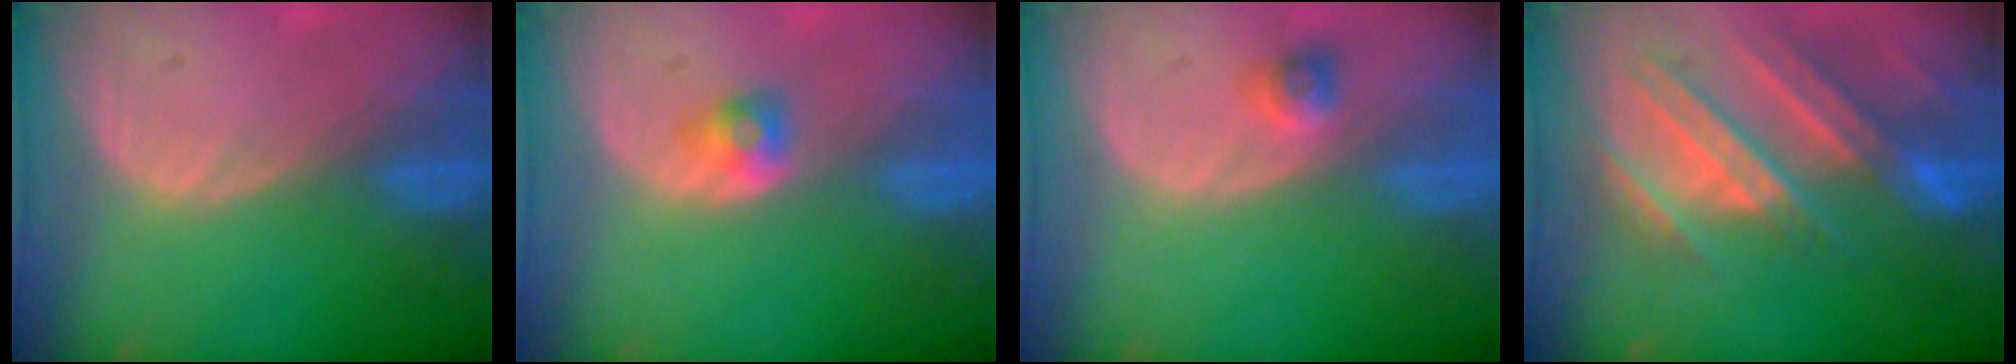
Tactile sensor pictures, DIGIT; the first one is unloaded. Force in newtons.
{"total": 2.5, "press": 2.3, "slide": 1.1}
{"total": 2.3, "press": 2.0, "slide": 1.1}
{"total": 10.8, "press": 9.7, "slide": 4.7}